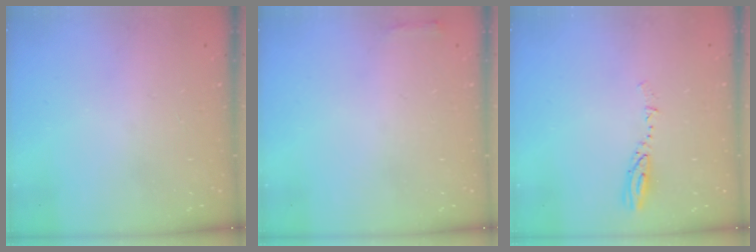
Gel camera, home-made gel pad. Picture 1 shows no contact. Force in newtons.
{"total": 2.3, "press": 2.3, "slide": 0.5}
{"total": 3.8, "press": 3.8, "slide": 0.2}